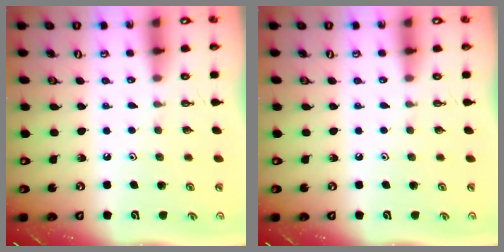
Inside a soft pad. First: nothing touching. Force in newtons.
{"total": 0.0}